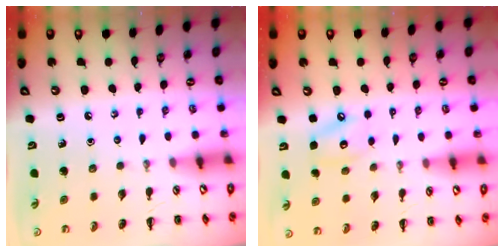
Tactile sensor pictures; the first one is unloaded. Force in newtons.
{"total": 6.7, "press": 6.6, "slide": 0.9}